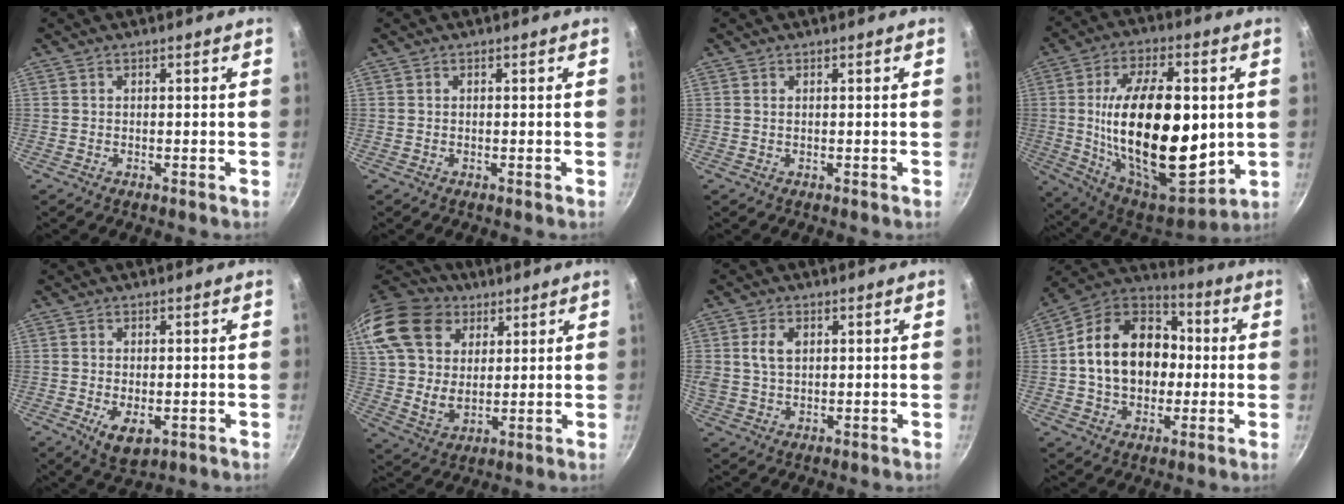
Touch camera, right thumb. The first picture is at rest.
{"total": 0.0}
{"total": 0.0}
{"total": 29.1, "force": [0.8, 14.7, 25.2], "torque": [-0.417, -0.018, 0.024]}
{"total": 5.9, "force": [-1.5, 3.2, 4.7], "torque": [-0.071, -0.012, -0.015]}
{"total": 21.6, "force": [11.4, 14.9, 10.6], "torque": [-0.214, -0.014, 0.214]}
{"total": 5.2, "force": [1.3, 3.6, 3.5], "torque": [-0.058, 0.001, 0.025]}
{"total": 19.0, "force": [0.4, 14.3, 12.4], "torque": [-0.185, 0.034, -0.004]}